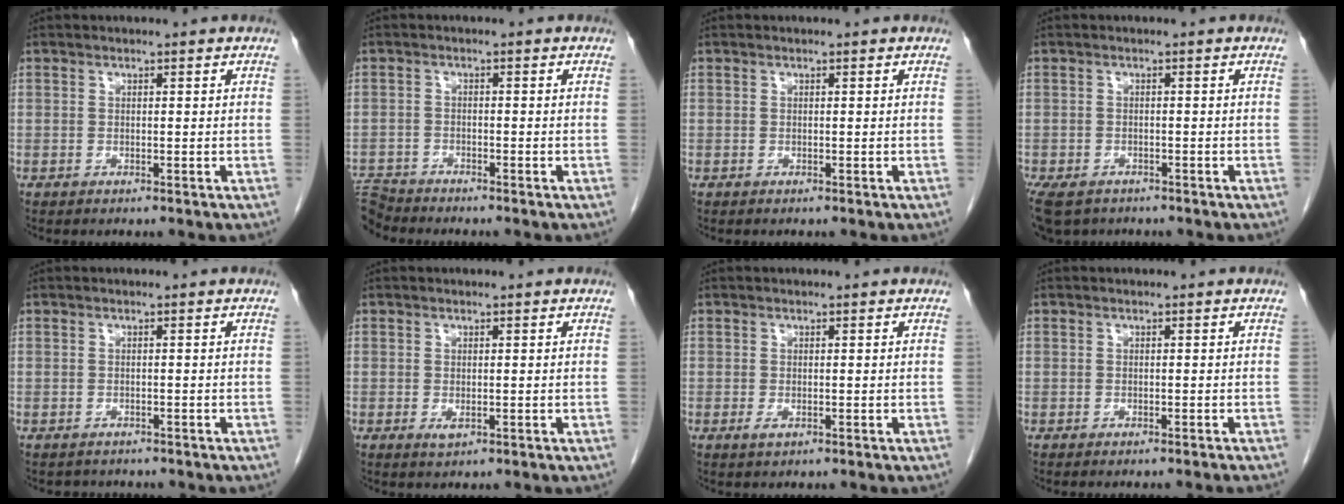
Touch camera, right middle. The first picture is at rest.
{"total": 4.0, "force": [-4.0, -0.1, -0.5], "torque": [0.010, -0.010, -0.078]}
{"total": 0.0}
{"total": 7.0, "force": [-4.9, 3.8, 3.1], "torque": [-0.063, -0.009, -0.075]}
{"total": 2.1, "force": [-1.9, 0.9, 0.1], "torque": [-0.008, -0.002, -0.025]}
{"total": 1.0, "force": [-0.2, 0.5, 0.9], "torque": [-0.015, -0.003, 0.001]}
{"total": 1.0, "force": [-0.4, 0.4, 0.8], "torque": [-0.014, -0.002, -0.004]}
{"total": 2.7, "force": [-2.4, -0.4, 1.1], "torque": [-0.015, 0.002, -0.028]}